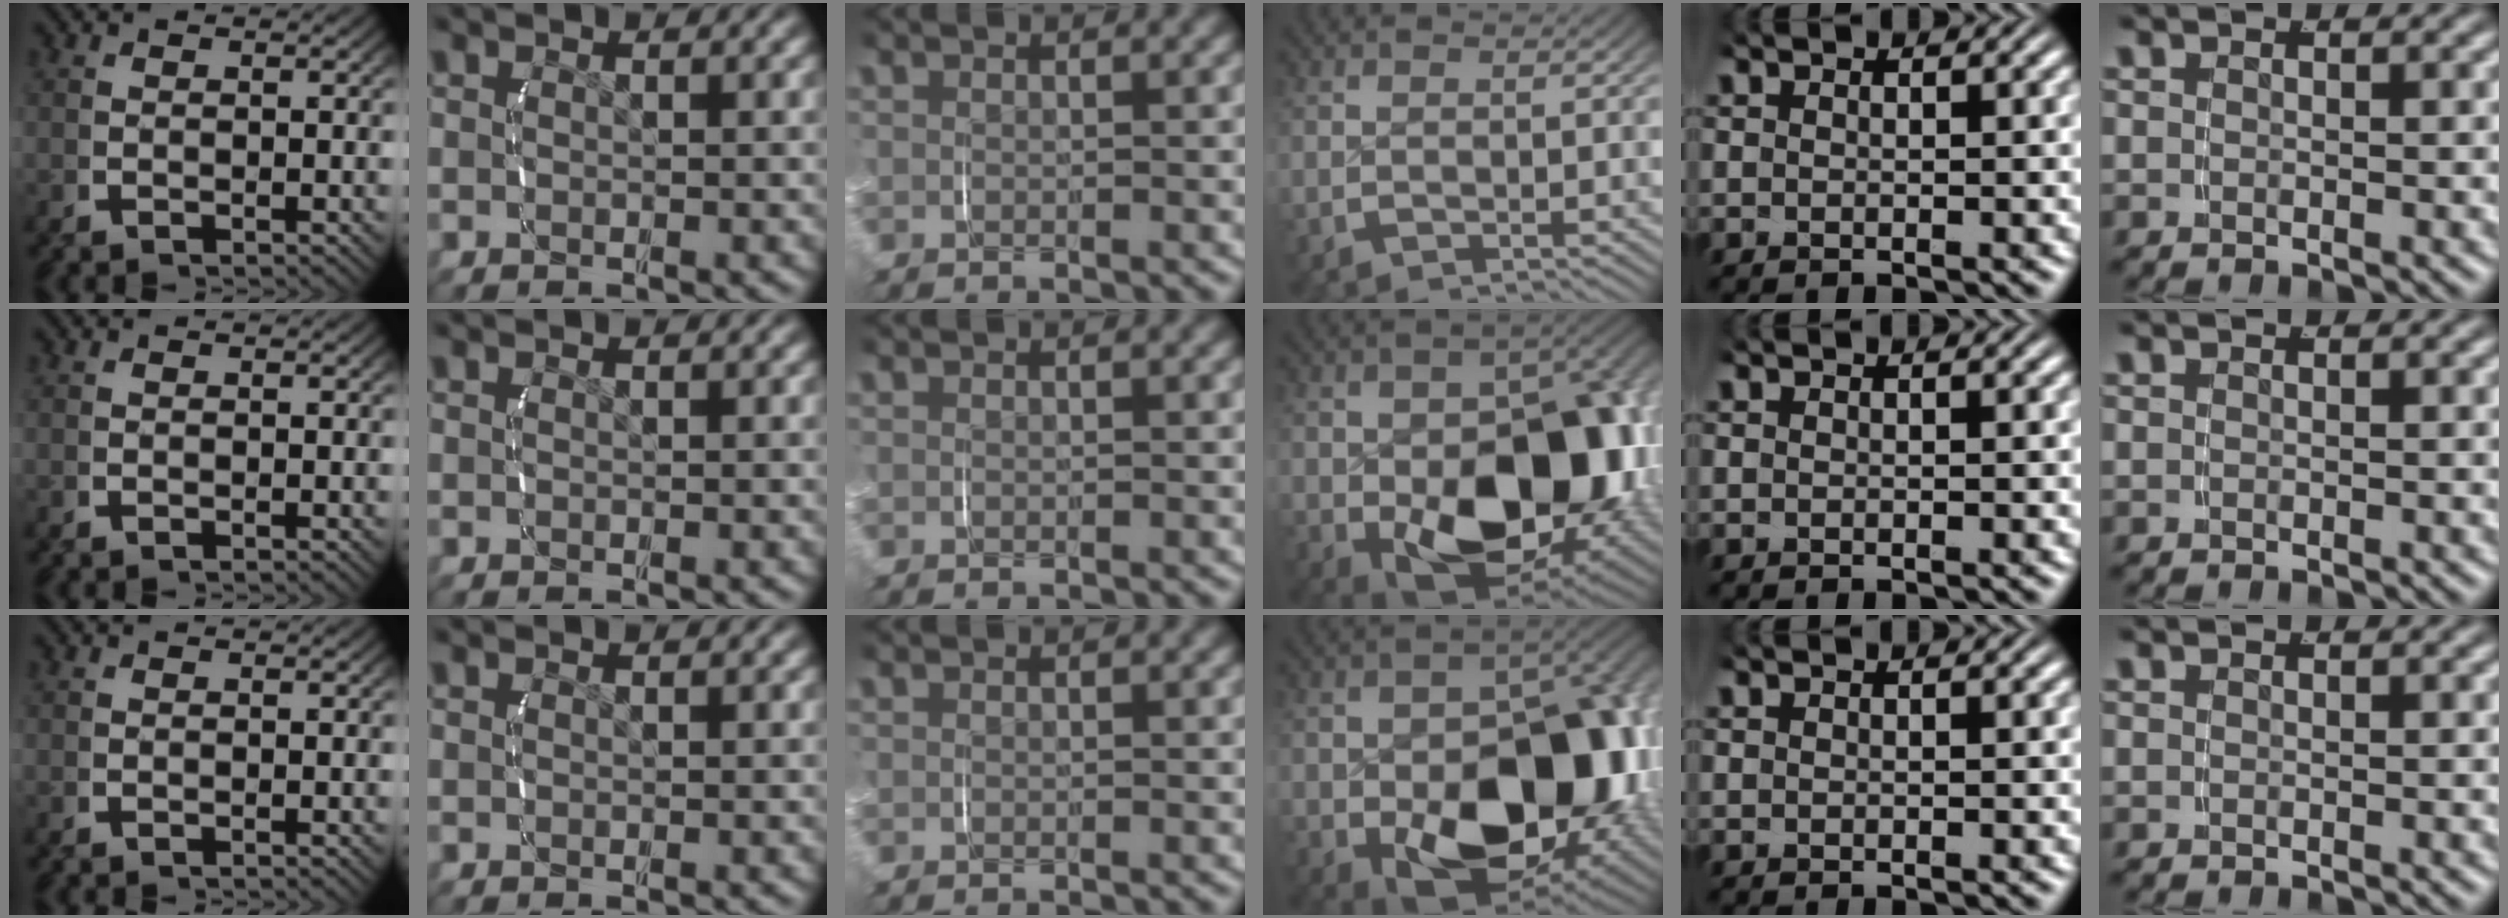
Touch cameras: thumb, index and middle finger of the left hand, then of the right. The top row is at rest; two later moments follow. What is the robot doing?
{"motion": "grasp_and_lifting", "object": "velcro strap"}